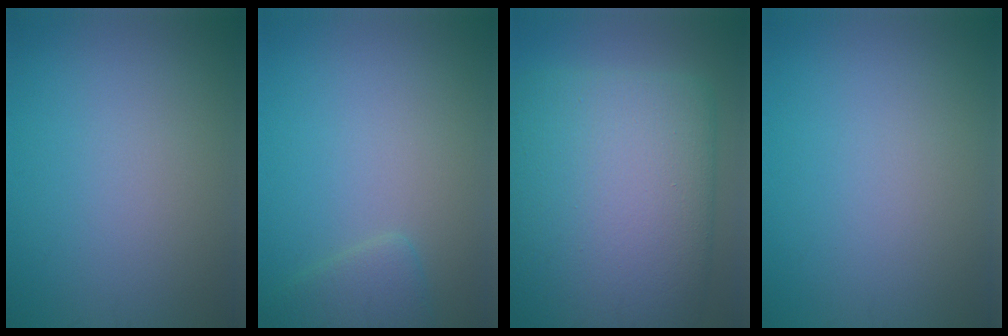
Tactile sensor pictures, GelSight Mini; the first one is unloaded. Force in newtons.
{"total": 2.1, "press": 2.1, "slide": 0.2}
{"total": 16.5, "press": 16.5, "slide": 0.4}
{"total": 0.0}